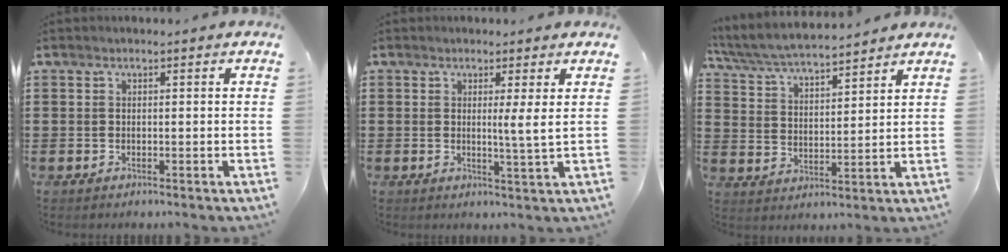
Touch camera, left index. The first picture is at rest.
{"total": 3.2, "force": [1.2, -0.7, 2.9], "torque": [-0.045, -0.017, 0.015]}
{"total": 5.9, "force": [5.7, 0.3, 1.7], "torque": [-0.056, -0.030, 0.098]}